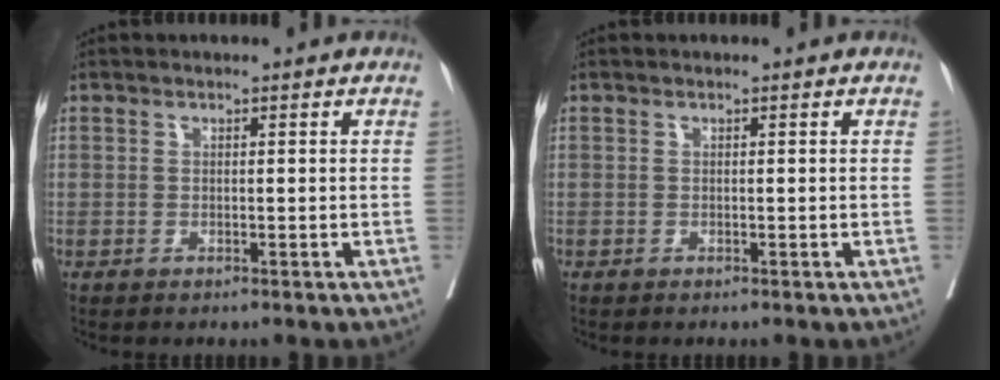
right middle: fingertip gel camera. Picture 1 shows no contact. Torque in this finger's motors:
{"motor_torque": [0.77, -0.76, 0.07, 0.03]}